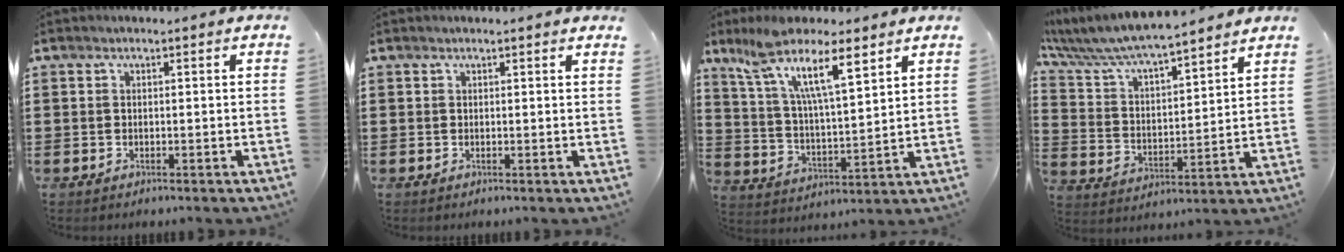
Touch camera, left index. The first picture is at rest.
{"total": 0.7, "force": [0.5, 0.0, 0.4], "torque": [-0.007, -0.002, 0.011]}
{"total": 11.5, "force": [7.8, 2.4, 8.1], "torque": [-0.177, -0.024, 0.137]}
{"total": 6.6, "force": [6.3, 0.5, 2.1], "torque": [-0.071, -0.041, 0.104]}